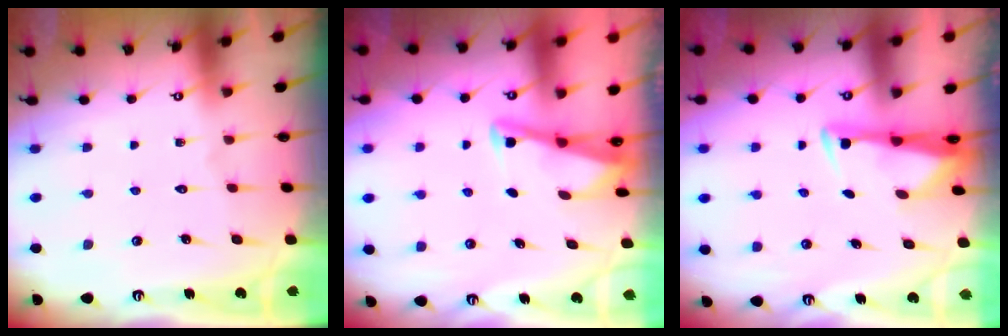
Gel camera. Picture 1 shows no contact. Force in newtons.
{"total": 2.9, "press": 2.9, "slide": 0.3}
{"total": 3.1, "press": 3.0, "slide": 0.9}